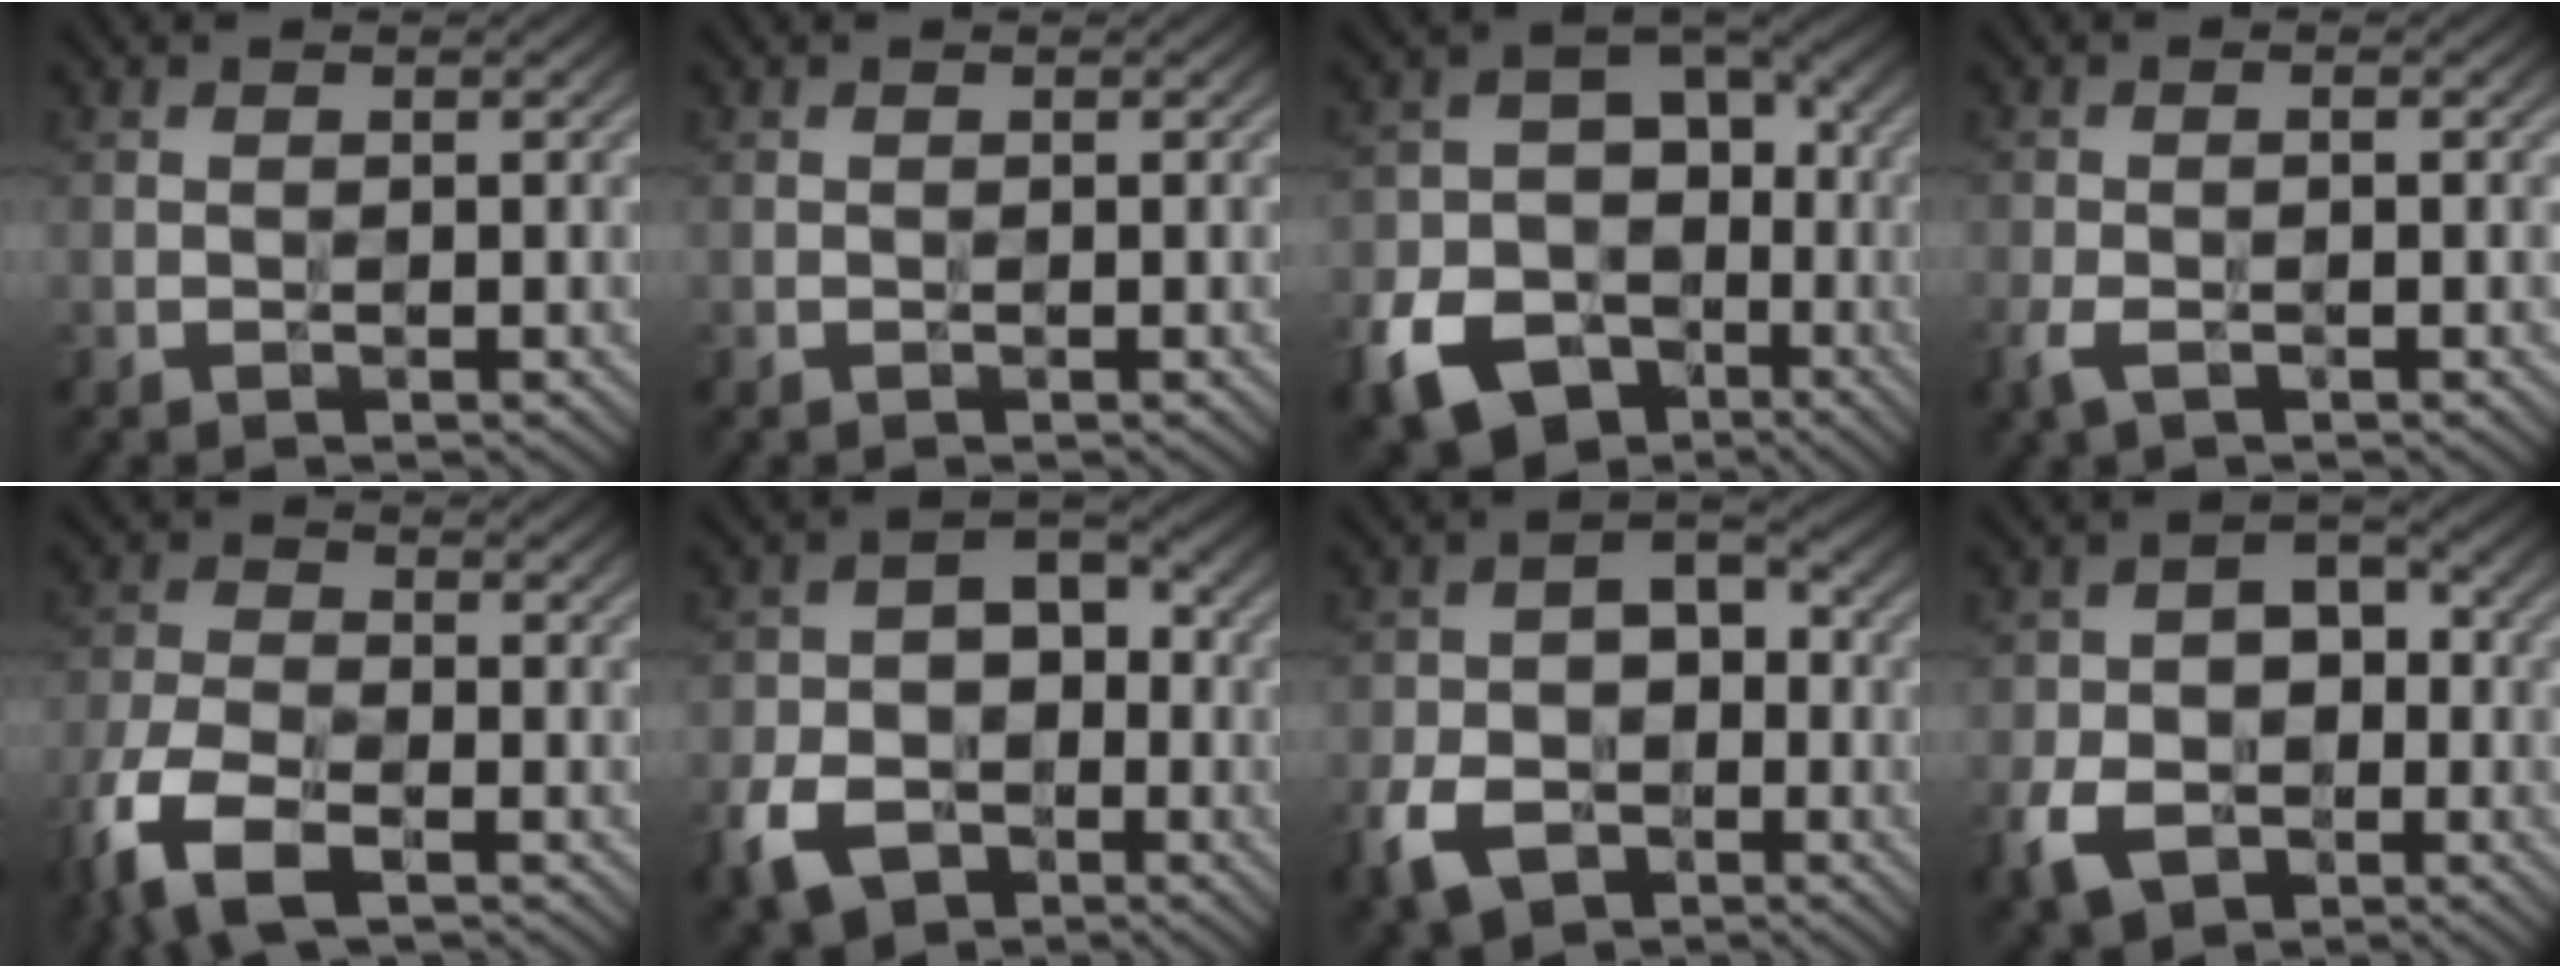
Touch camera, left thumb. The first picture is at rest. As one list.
[{"total": 0.0}, {"total": 14.2, "force": [-6.1, 10.3, 7.6], "torque": [-0.156, -0.033, -0.110]}, {"total": 2.8, "force": [-1.3, 1.0, 2.2], "torque": [-0.056, -0.004, -0.031]}, {"total": 9.1, "force": [-5.4, 4.1, 6.1], "torque": [-0.147, -0.017, -0.118]}, {"total": 10.8, "force": [-4.7, 7.5, 6.2], "torque": [-0.124, -0.021, -0.099]}, {"total": 9.9, "force": [-4.2, 6.7, 5.9], "torque": [-0.120, -0.016, -0.087]}, {"total": 9.4, "force": [-3.5, 6.8, 5.4], "torque": [-0.108, -0.017, -0.072]}]